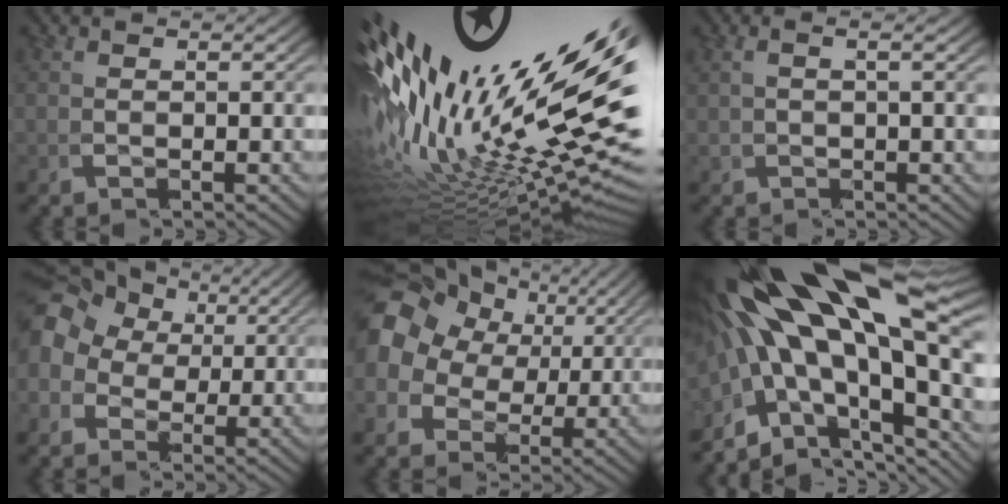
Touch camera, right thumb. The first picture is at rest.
{"total": 19.1, "force": [0.4, 11.3, 15.3], "torque": [-0.266, -0.025, 0.019]}
{"total": 1.1, "force": [0.2, -0.1, 1.1], "torque": [-0.010, 0.010, 0.007]}
{"total": 6.2, "force": [2.2, 5.4, 2.3], "torque": [-0.066, 0.006, 0.028]}
{"total": 10.1, "force": [3.0, 8.5, 4.6], "torque": [-0.117, -0.003, 0.041]}
{"total": 17.3, "force": [-0.2, 10.9, 13.4], "torque": [-0.269, -0.033, 0.008]}